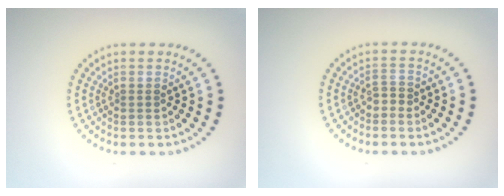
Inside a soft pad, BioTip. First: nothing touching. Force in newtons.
{"total": 1.0, "press": 0.8, "slide": 0.6}